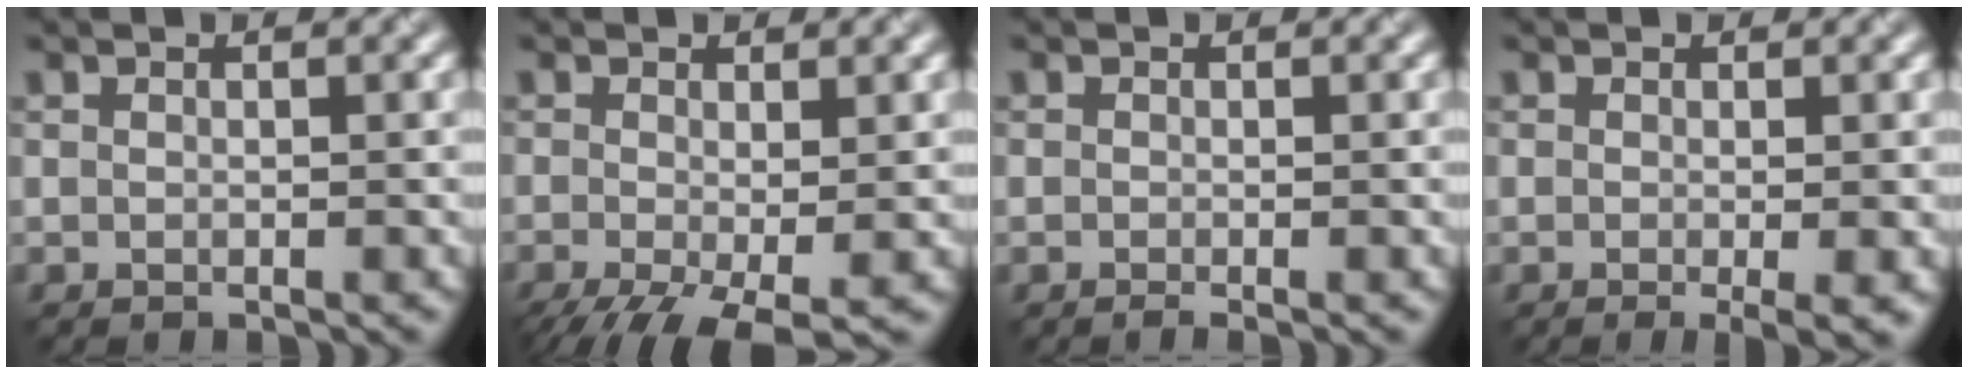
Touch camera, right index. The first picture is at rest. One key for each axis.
{"total": 6.8, "fx": -3.2, "fy": 2.4, "fz": 5.5, "tx": -0.116, "ty": -0.020, "tz": -0.052}
{"total": 0.7, "fx": -0.4, "fy": 0.1, "fz": 0.6, "tx": -0.010, "ty": -0.005, "tz": -0.007}
{"total": 2.2, "fx": -0.5, "fy": 0.2, "fz": 2.1, "tx": -0.032, "ty": -0.009, "tz": -0.007}